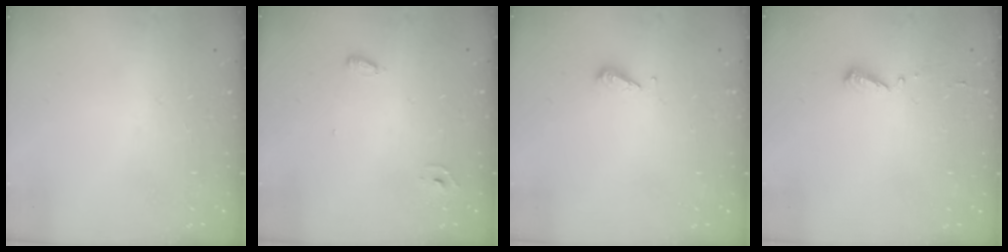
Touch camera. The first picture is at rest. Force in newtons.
{"total": 3.5, "press": 3.2, "slide": 1.4}
{"total": 3.1, "press": 3.1, "slide": 0.2}
{"total": 4.7, "press": 4.7, "slide": 0.4}